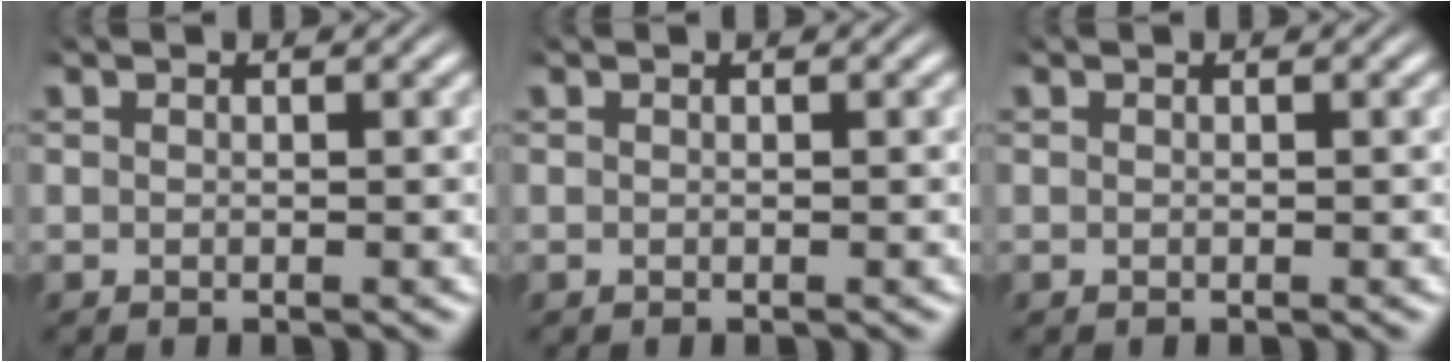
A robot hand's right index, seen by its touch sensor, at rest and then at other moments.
{"total": 0.0}
{"total": 0.0}